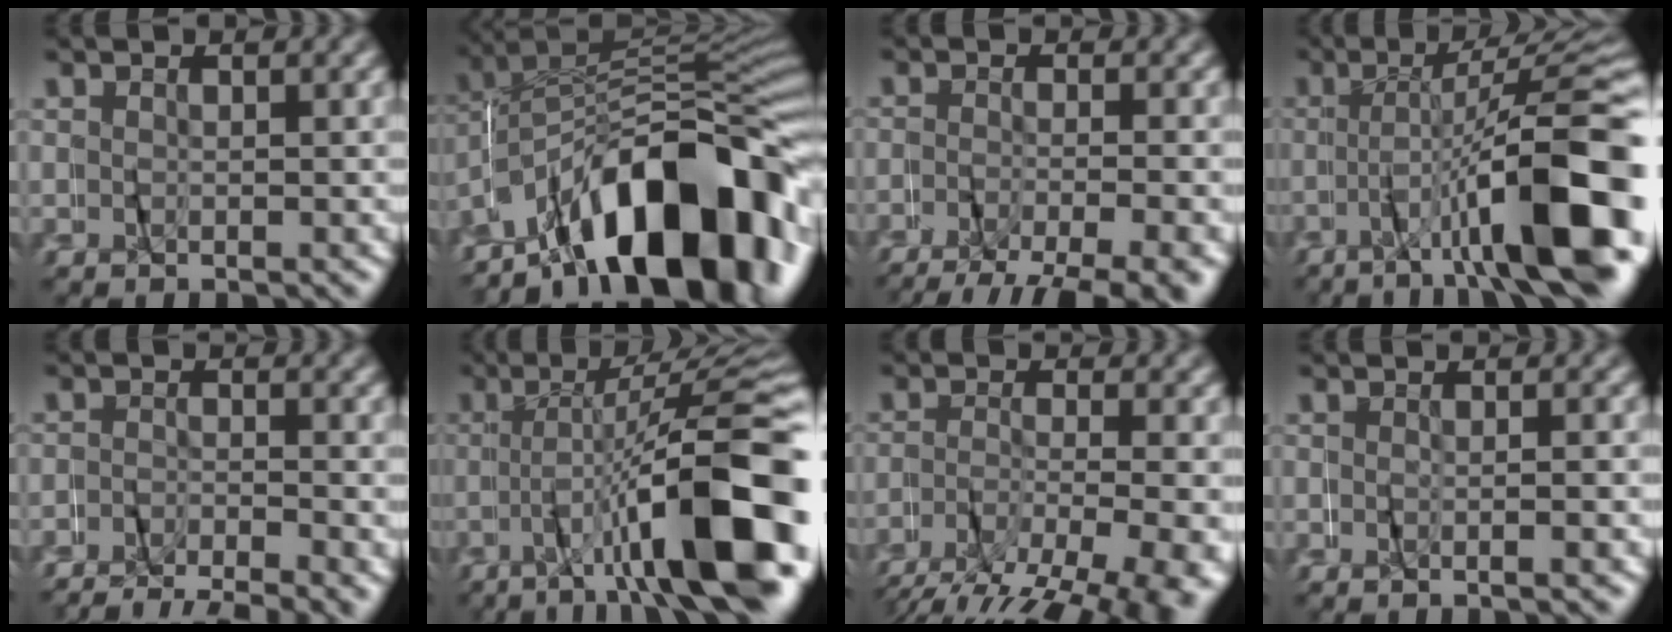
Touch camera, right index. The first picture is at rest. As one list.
[{"total": 18.6, "force": [-9.2, 9.0, 13.4], "torque": [-0.203, -0.013, -0.128]}, {"total": 6.0, "force": [-4.9, 1.5, 3.2], "torque": [-0.045, -0.019, -0.070]}, {"total": 12.4, "force": [-3.7, 2.9, 11.4], "torque": [-0.153, -0.001, -0.045]}, {"total": 6.6, "force": [-6.2, 2.0, 1.2], "torque": [-0.010, -0.016, -0.098]}, {"total": 13.2, "force": [-3.7, 3.2, 12.3], "torque": [-0.166, 0.003, -0.046]}, {"total": 7.1, "force": [-3.8, 2.7, 5.4], "torque": [-0.082, -0.020, -0.055]}, {"total": 1.3, "force": [-0.9, -1.0, -0.1], "torque": [-0.001, 0.008, -0.021]}]